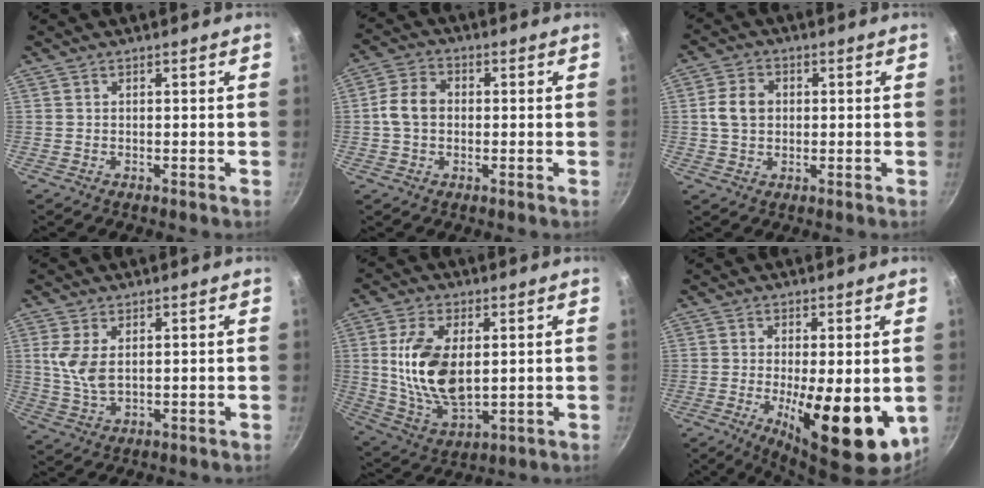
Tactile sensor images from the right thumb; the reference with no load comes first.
{"total": 6.5, "force": [-0.2, 4.9, 4.3], "torque": [-0.078, 0.018, -0.010]}
{"total": 6.1, "force": [0.5, 4.7, 3.8], "torque": [-0.062, 0.008, 0.007]}
{"total": 6.2, "force": [1.6, 3.4, 4.9], "torque": [-0.104, -0.005, 0.039]}
{"total": 15.3, "force": [2.1, 8.2, 12.8], "torque": [-0.238, -0.017, 0.051]}
{"total": 17.1, "force": [-3.8, 6.0, 15.6], "torque": [-0.198, -0.028, -0.034]}